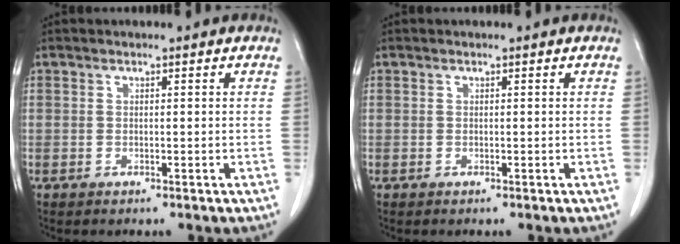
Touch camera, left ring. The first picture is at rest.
{"total": 0.0}